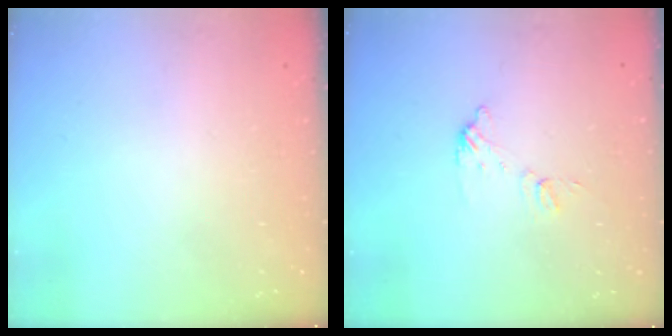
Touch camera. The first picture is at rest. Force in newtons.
{"total": 6.7, "press": 6.7, "slide": 0.2}